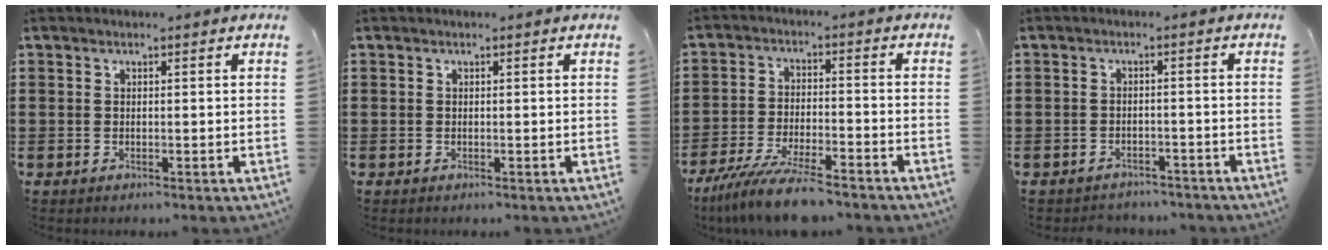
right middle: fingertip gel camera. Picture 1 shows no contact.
{"total": 0.0}
{"total": 8.8, "force": [-7.4, 0.6, 4.7], "torque": [-0.106, -0.008, -0.144]}
{"total": 2.1, "force": [-2.1, 0.4, -0.2], "torque": [-0.004, -0.002, -0.047]}